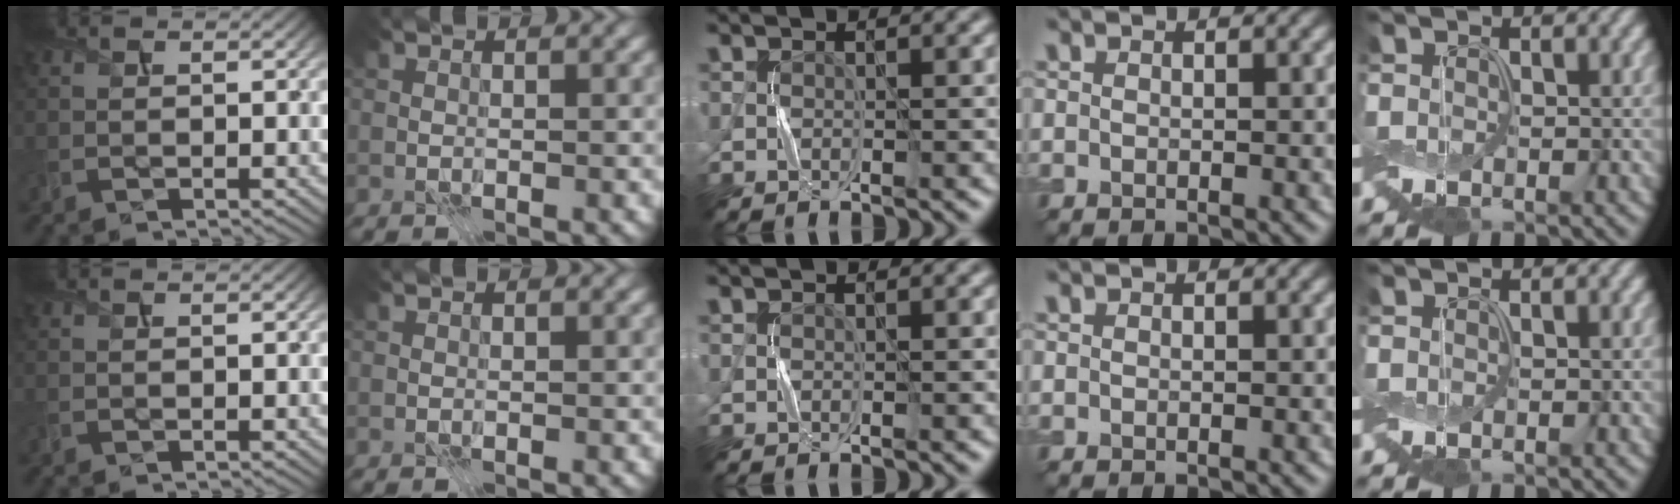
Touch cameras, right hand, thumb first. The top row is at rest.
{}